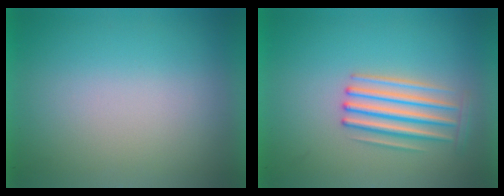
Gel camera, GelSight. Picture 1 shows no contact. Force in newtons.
{"total": 3.1}